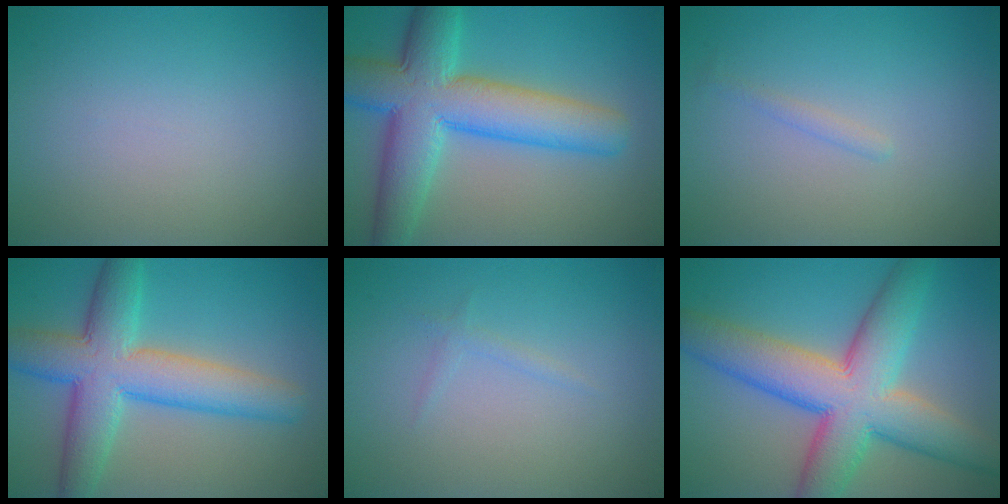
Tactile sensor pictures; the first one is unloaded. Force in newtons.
{"total": 10.3, "press": 10.3, "slide": 0.2}
{"total": 0.7, "press": 0.7, "slide": 0.1}
{"total": 8.6, "press": 8.6, "slide": 0.2}
{"total": 0.7, "press": 0.7, "slide": 0.1}
{"total": 10.9, "press": 10.9, "slide": 0.3}